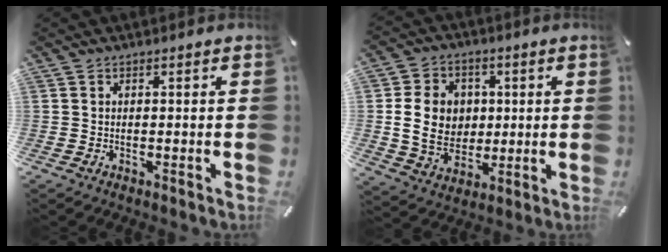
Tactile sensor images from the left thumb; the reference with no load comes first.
{"total": 12.0, "force": [0.9, 10.3, 6.1], "torque": [-0.126, 0.008, 0.020]}